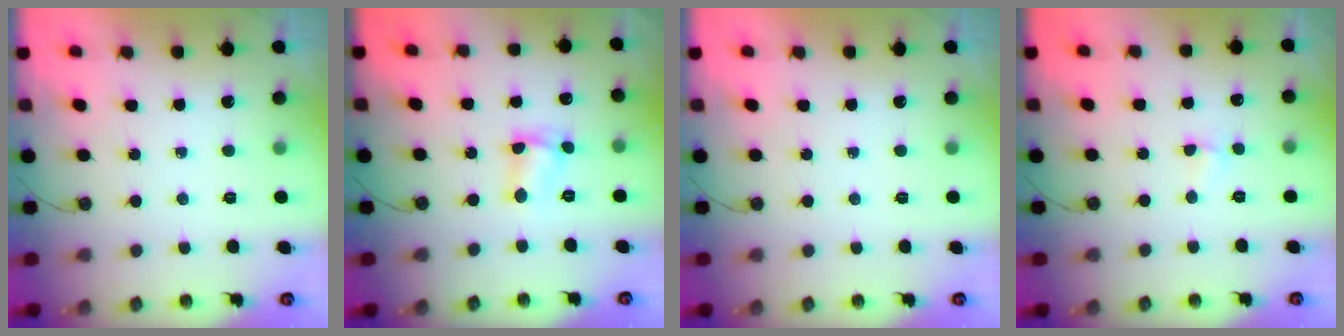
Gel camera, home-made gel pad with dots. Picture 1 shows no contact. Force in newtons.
{"total": 3.8, "press": 3.8, "slide": 0.3}
{"total": 0.0}
{"total": 3.4, "press": 3.4, "slide": 0.5}